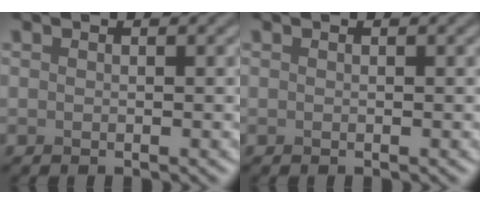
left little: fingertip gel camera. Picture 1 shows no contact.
{"total": 0.0}